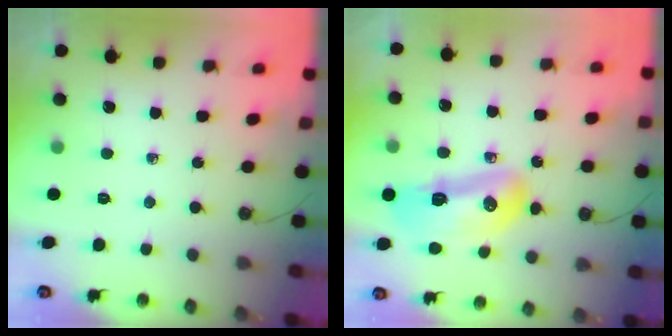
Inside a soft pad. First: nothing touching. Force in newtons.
{"total": 14.5, "press": 14.4, "slide": 1.7}